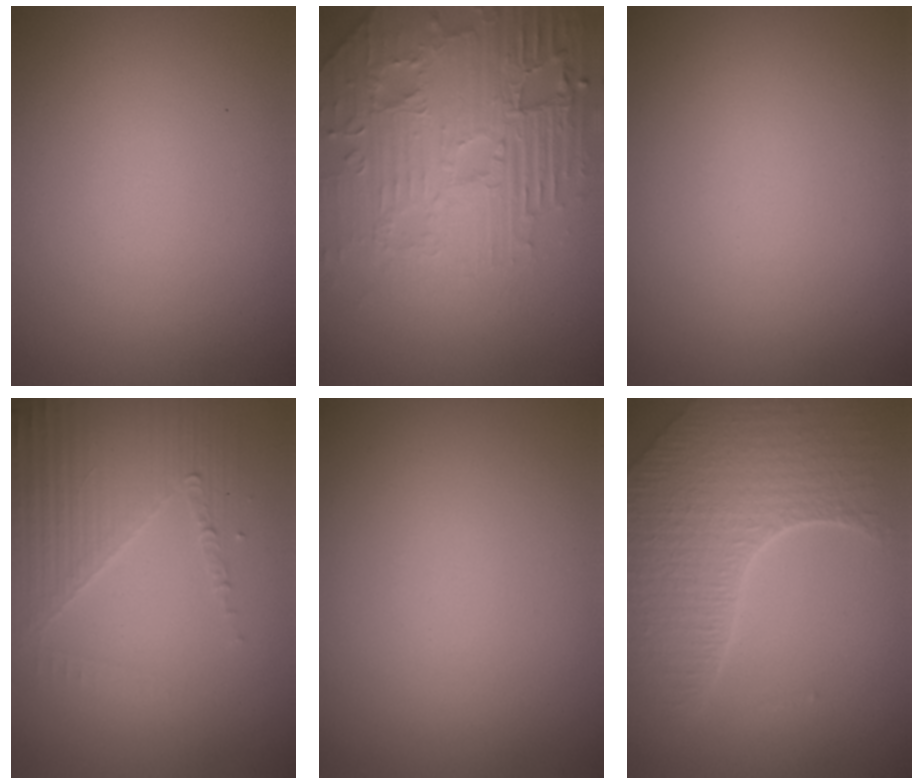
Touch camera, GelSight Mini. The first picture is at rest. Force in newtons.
{"total": 8.7, "press": 6.2, "slide": 6.1}
{"total": 0.0}
{"total": 4.5, "press": 3.2, "slide": 3.1}
{"total": 0.0}
{"total": 6.9, "press": 4.9, "slide": 4.9}